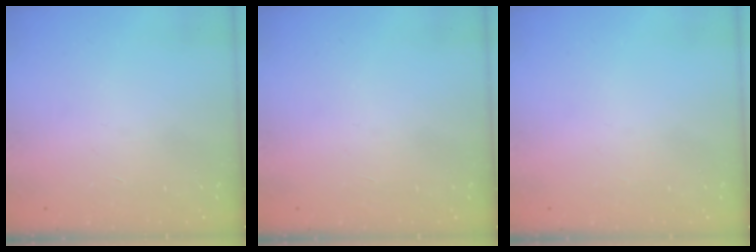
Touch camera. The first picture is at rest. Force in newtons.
{"total": 0.0}
{"total": 0.0}